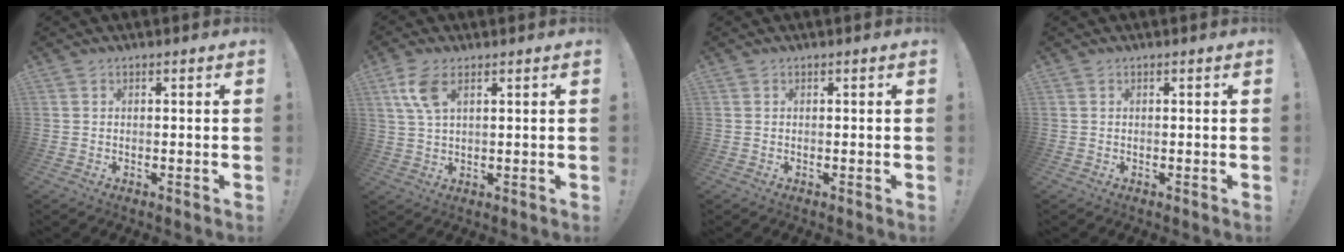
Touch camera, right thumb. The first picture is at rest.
{"total": 7.0, "force": [3.2, 2.9, 5.5], "torque": [-0.109, -0.005, 0.058]}
{"total": 0.0}
{"total": 0.0}